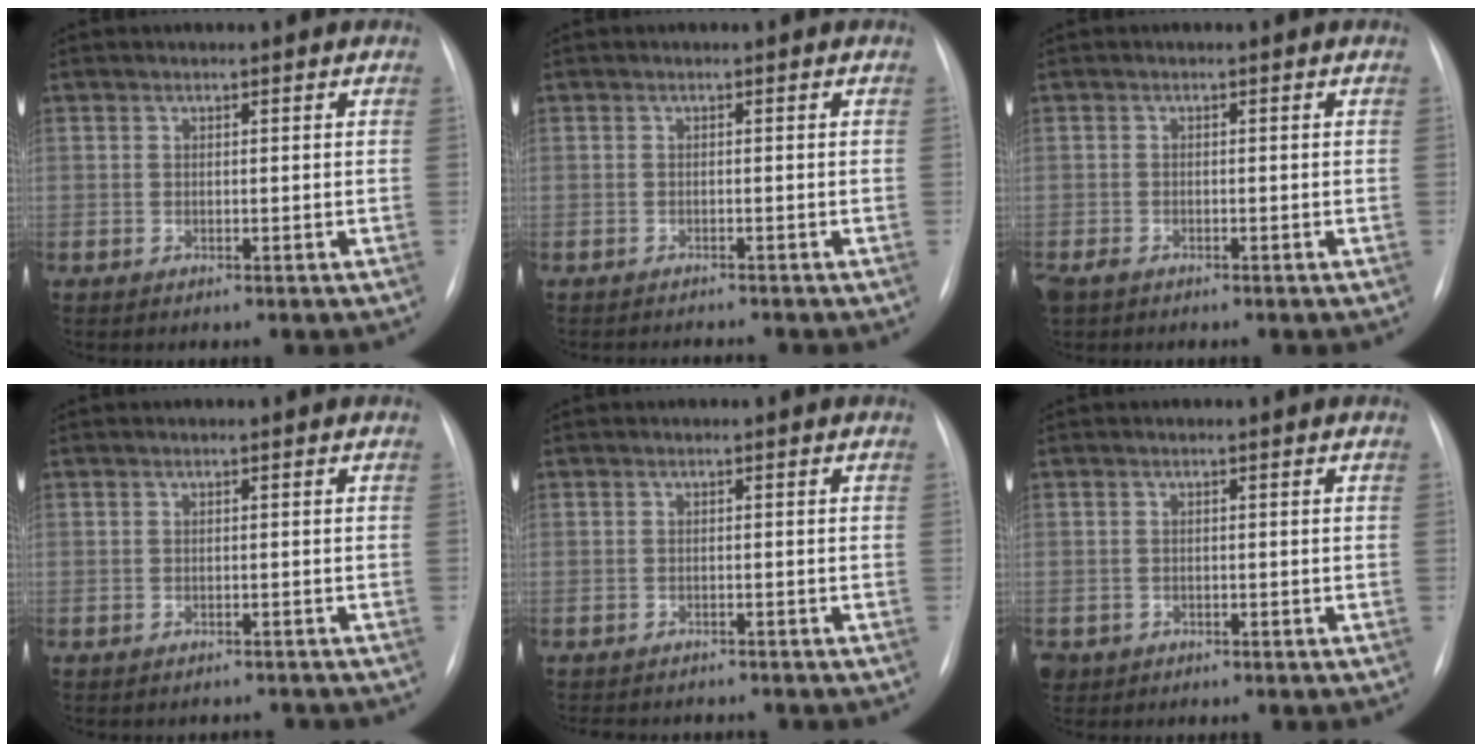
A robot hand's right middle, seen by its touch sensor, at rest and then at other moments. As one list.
[{"total": 2.4, "force": [-2.4, -0.3, 0.3], "torque": [0.002, -0.007, -0.031]}, {"total": 2.2, "force": [-1.5, 1.1, 1.0], "torque": [-0.023, -0.002, -0.023]}, {"total": 2.2, "force": [-2.1, 0.5, -0.2], "torque": [0.008, -0.002, -0.025]}, {"total": 5.8, "force": [-5.5, 1.5, 1.4], "torque": [-0.012, -0.002, -0.072]}, {"total": 2.8, "force": [-1.6, 2.2, 0.4], "torque": [-0.008, 0.001, -0.025]}]